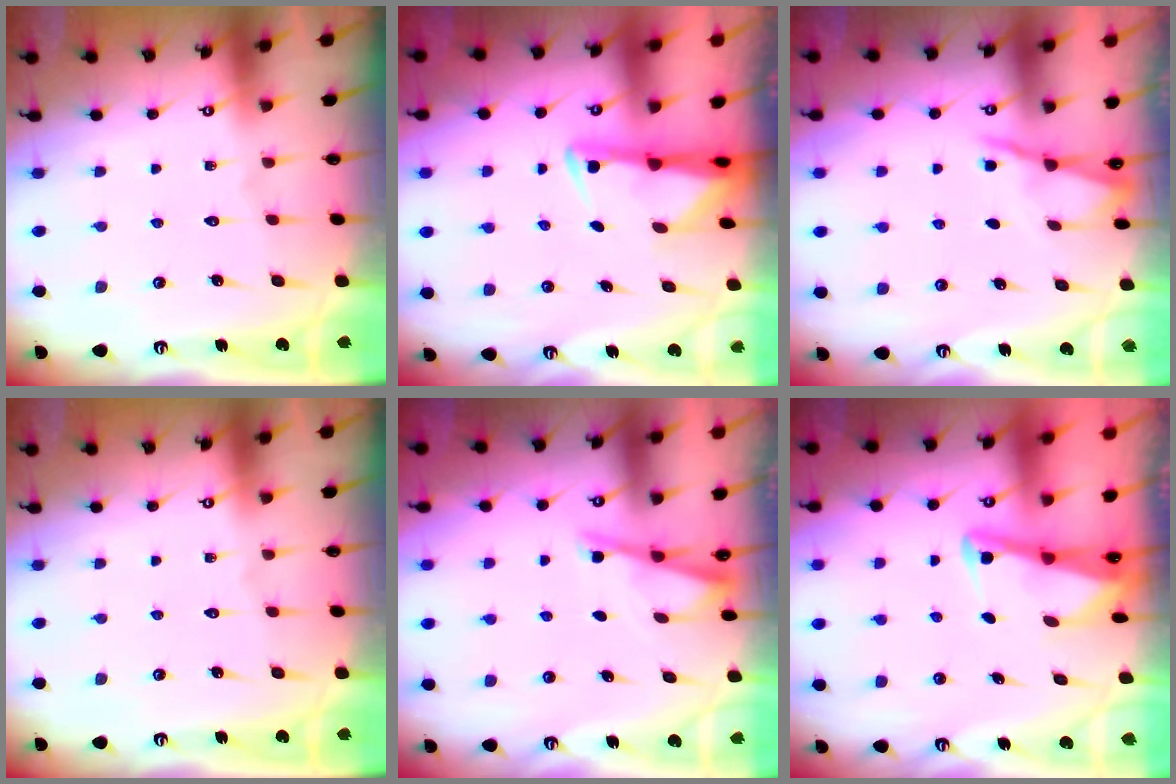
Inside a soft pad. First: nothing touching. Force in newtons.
{"total": 2.9, "press": 2.8, "slide": 0.6}
{"total": 2.8, "press": 2.8, "slide": 0.4}
{"total": 0.0}
{"total": 2.8, "press": 2.8, "slide": 0.3}
{"total": 2.9, "press": 2.9, "slide": 0.4}